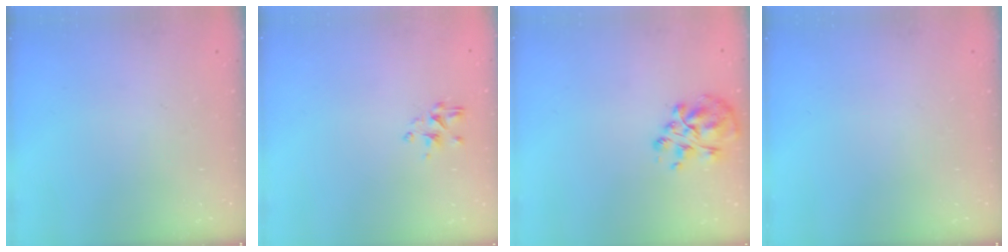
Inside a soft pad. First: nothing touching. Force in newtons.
{"total": 2.3, "press": 2.1, "slide": 0.7}
{"total": 7.8, "press": 7.8, "slide": 1.0}
{"total": 0.0}